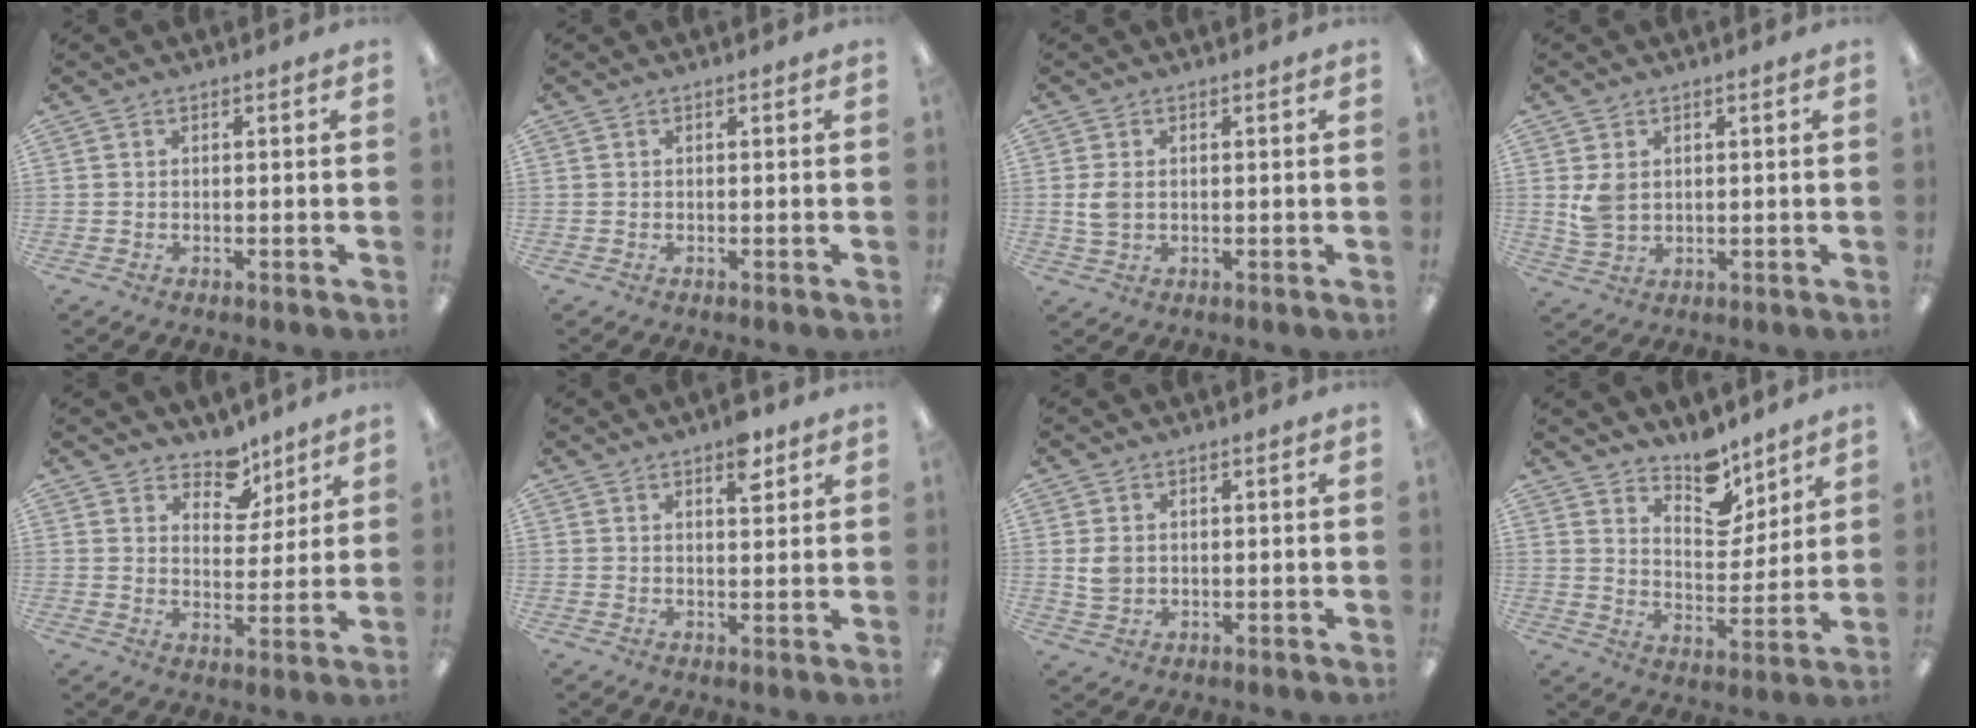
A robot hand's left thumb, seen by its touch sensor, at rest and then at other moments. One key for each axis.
{"total": 0.0}
{"total": 3.6, "fx": 0.3, "fy": 2.3, "fz": 2.7, "tx": -0.067, "ty": 0.000, "tz": 0.001}
{"total": 4.9, "fx": 1.5, "fy": 3.6, "fz": 3.0, "tx": -0.052, "ty": 0.001, "tz": 0.030}
{"total": 8.3, "fx": 6.6, "fy": 4.7, "fz": 2.0, "tx": -0.029, "ty": -0.044, "tz": 0.119}
{"total": 5.3, "fx": 3.4, "fy": 2.1, "fz": 3.4, "tx": -0.034, "ty": -0.017, "tz": 0.052}
{"total": 3.4, "fx": 0.8, "fy": 2.8, "fz": 1.8, "tx": -0.029, "ty": 0.001, "tz": 0.014}
{"total": 10.5, "fx": 8.9, "fy": 4.8, "fz": 3.1, "tx": -0.037, "ty": -0.068, "tz": 0.163}